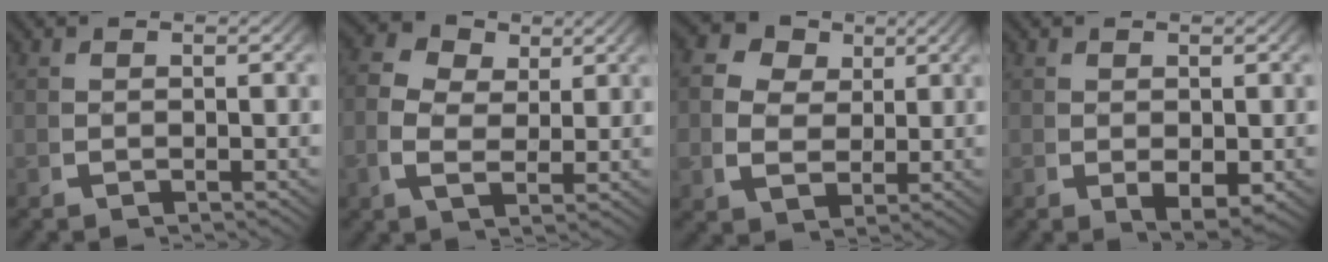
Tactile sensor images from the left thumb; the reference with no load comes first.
{"total": 5.2, "force": [1.4, 3.7, 3.3], "torque": [-0.076, -0.020, 0.027]}
{"total": 7.5, "force": [1.8, 6.2, 3.9], "torque": [-0.088, -0.022, 0.036]}
{"total": 2.7, "force": [-0.3, 1.7, 2.0], "torque": [-0.040, -0.019, 0.009]}